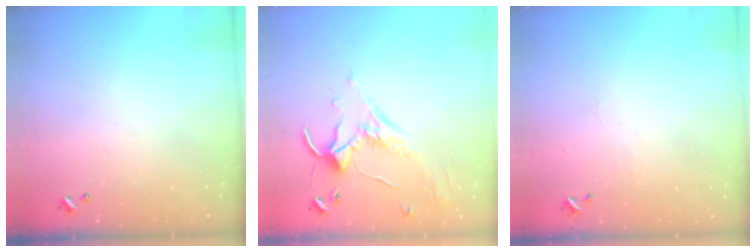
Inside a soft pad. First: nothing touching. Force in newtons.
{"total": 1.2, "press": 0.6, "slide": 1.1}
{"total": 2.3, "press": 2.3, "slide": 0.4}